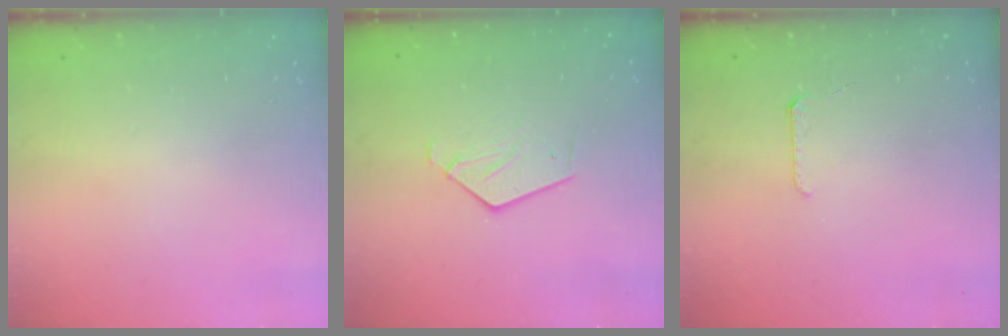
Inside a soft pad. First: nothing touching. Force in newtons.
{"total": 2.8, "press": 2.8, "slide": 0.2}
{"total": 5.2, "press": 5.1, "slide": 0.5}